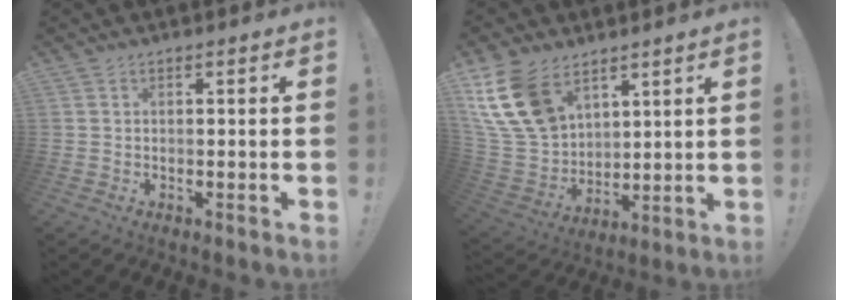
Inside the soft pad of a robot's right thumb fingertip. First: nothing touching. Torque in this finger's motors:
{"motor_torque": [0.29, 0.45, 0.75, 0.61, 0.11]}